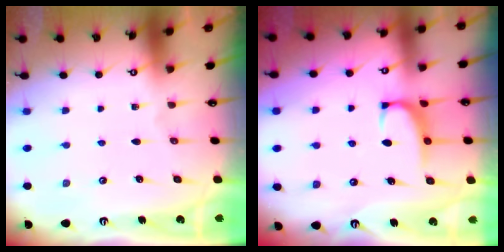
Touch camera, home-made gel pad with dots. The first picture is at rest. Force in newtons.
{"total": 1.4, "press": 1.2, "slide": 0.7}